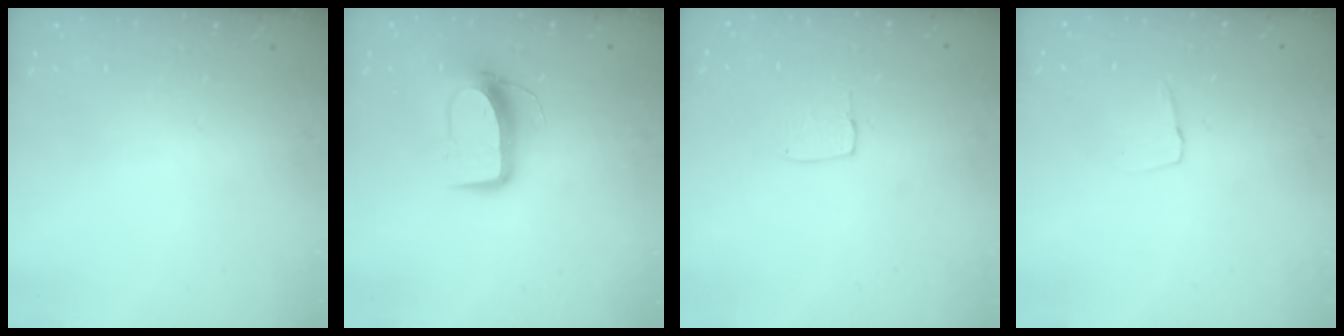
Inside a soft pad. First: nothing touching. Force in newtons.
{"total": 9.7, "press": 9.7, "slide": 0.6}
{"total": 3.3, "press": 3.3, "slide": 0.1}
{"total": 3.6, "press": 3.6, "slide": 0.3}